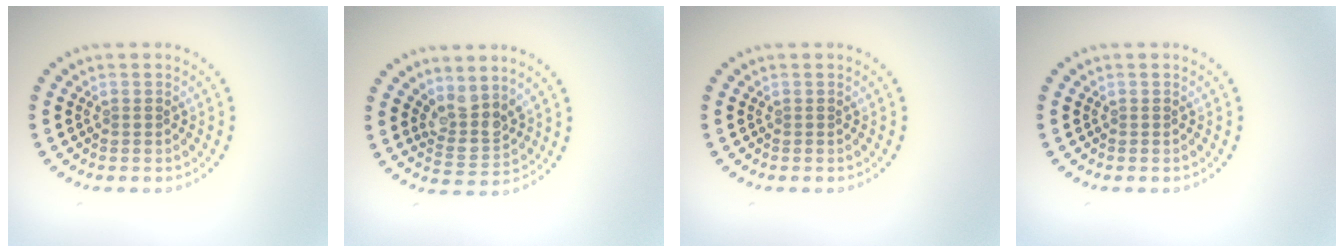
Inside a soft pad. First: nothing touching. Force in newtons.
{"total": 3.1, "press": 2.3, "slide": 2.0}
{"total": 0.0}
{"total": 0.0}